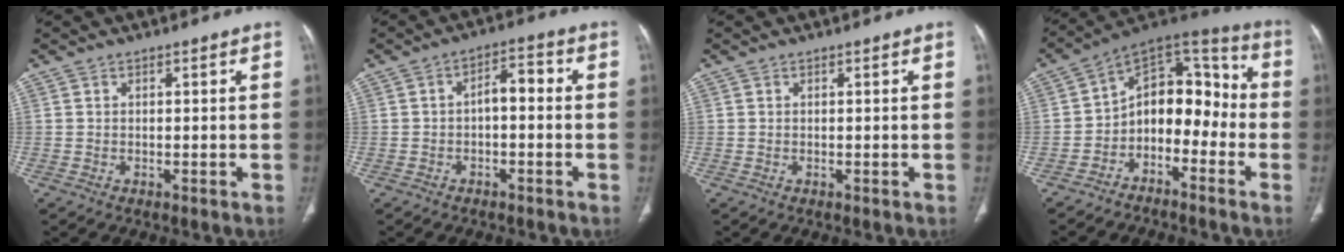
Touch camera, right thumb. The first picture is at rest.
{"total": 4.6, "force": [-0.6, 2.4, 3.9], "torque": [-0.054, 0.028, -0.018]}
{"total": 0.0}
{"total": 13.9, "force": [-4.1, 9.3, 9.5], "torque": [-0.098, 0.093, -0.081]}